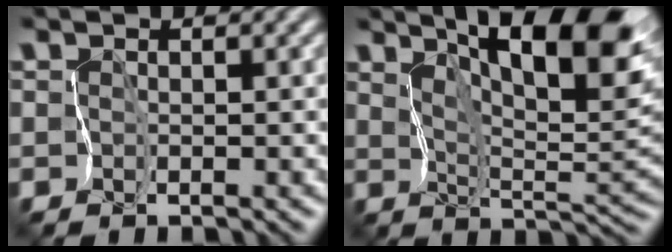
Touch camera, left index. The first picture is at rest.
{"total": 12.7, "force": [7.5, 3.2, 9.8], "torque": [-0.143, 0.010, 0.115]}